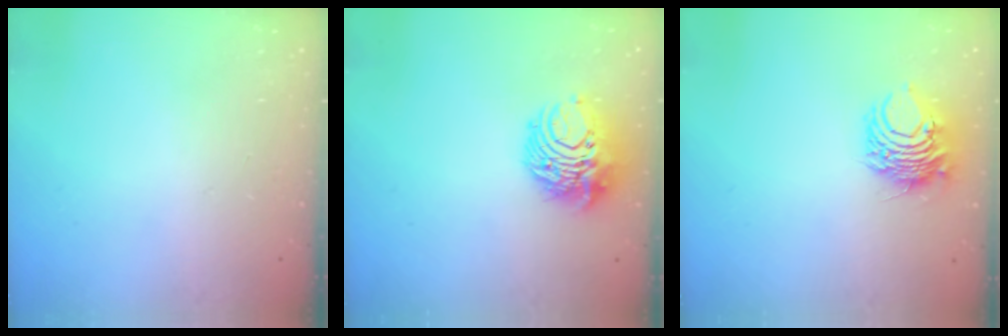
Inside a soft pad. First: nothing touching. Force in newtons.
{"total": 10.4, "press": 10.3, "slide": 1.0}
{"total": 8.4, "press": 8.4, "slide": 0.7}